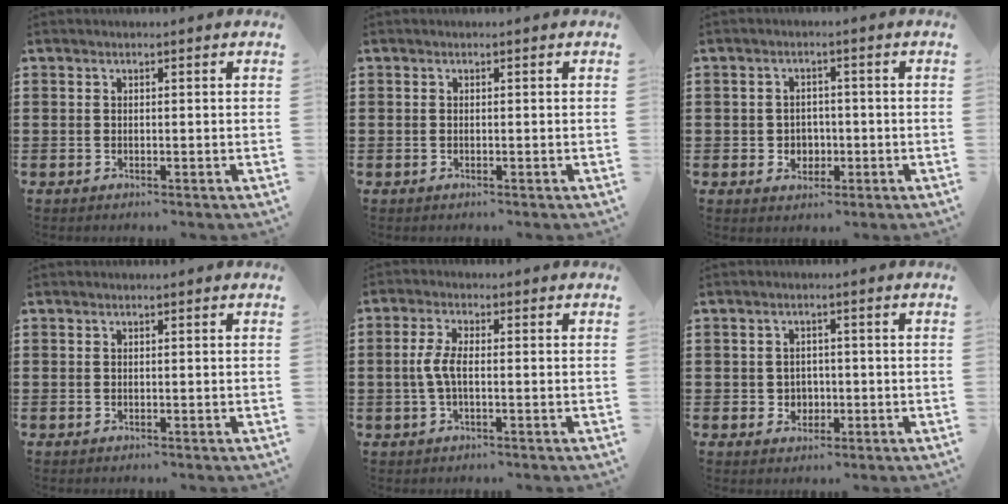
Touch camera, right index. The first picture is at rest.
{"total": 0.0}
{"total": 2.7, "force": [-0.6, 2.5, 0.9], "torque": [-0.026, 0.005, -0.016]}
{"total": 0.0}
{"total": 3.9, "force": [-0.4, 1.3, 3.7], "torque": [-0.096, -0.005, -0.019]}
{"total": 2.3, "force": [-0.4, 2.2, 0.7], "torque": [-0.022, 0.006, -0.012]}